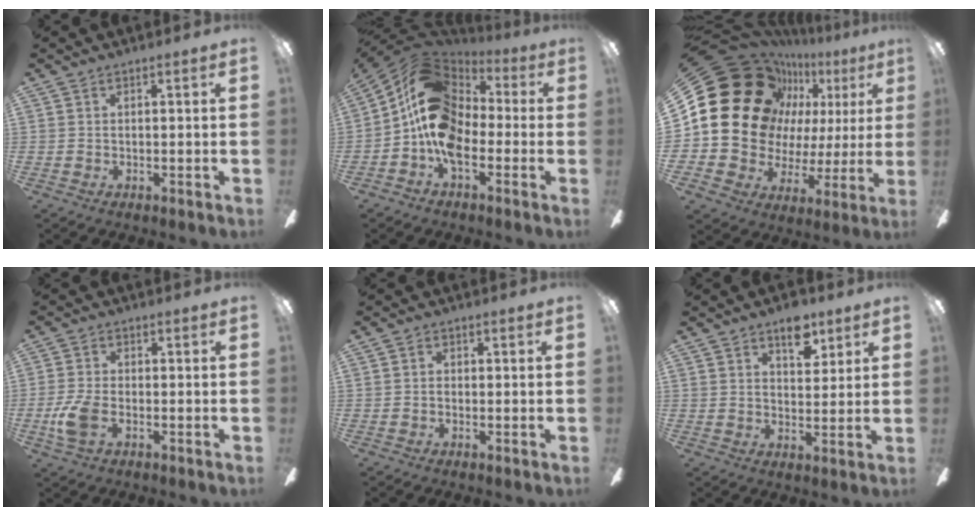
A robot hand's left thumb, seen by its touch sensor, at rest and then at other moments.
{"total": 15.3, "force": [-1.7, 10.9, 10.7], "torque": [-0.223, 0.020, -0.031]}
{"total": 24.5, "force": [11.2, 18.6, 11.2], "torque": [-0.203, -0.066, 0.242]}
{"total": 7.1, "force": [-2.1, 4.1, 5.4], "torque": [-0.107, 0.002, -0.039]}
{"total": 1.3, "force": [-0.2, 1.1, 0.8], "torque": [-0.015, 0.005, -0.005]}
{"total": 7.4, "force": [4.8, 4.0, 4.1], "torque": [-0.035, -0.023, 0.078]}